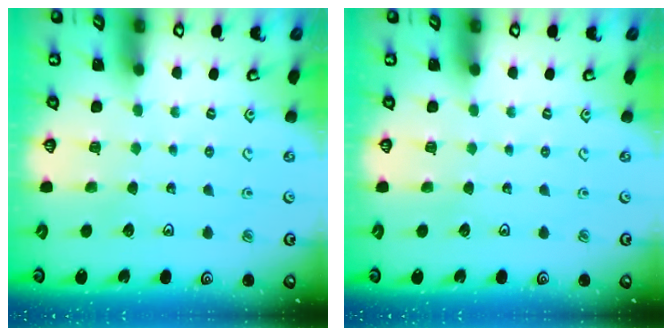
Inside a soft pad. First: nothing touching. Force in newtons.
{"total": 0.0}